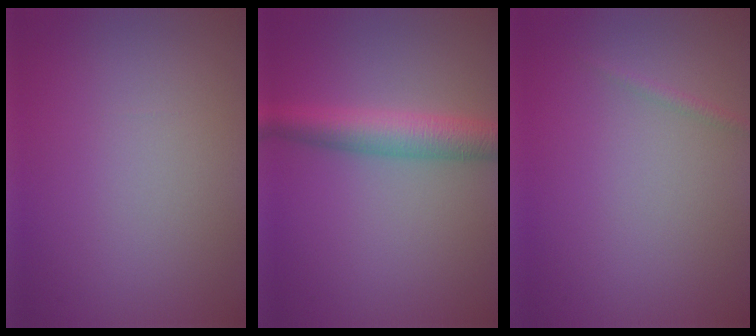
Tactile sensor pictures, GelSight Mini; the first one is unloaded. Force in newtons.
{"total": 4.4, "press": 4.4, "slide": 0.1}
{"total": 0.6, "press": 0.6, "slide": 0.1}